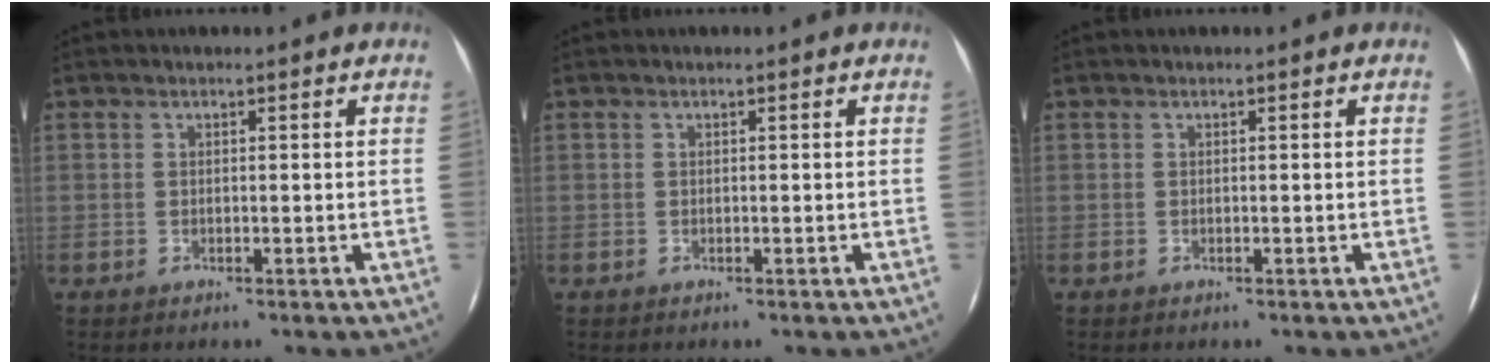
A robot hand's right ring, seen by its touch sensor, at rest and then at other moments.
{"total": 0.0}
{"total": 0.0}